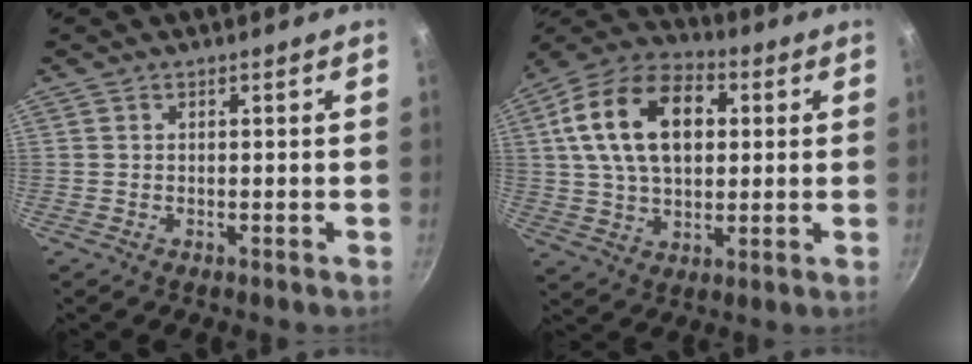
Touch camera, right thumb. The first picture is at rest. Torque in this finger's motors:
{"motor_torque": [0.63, 3.98, 1.27, -0.25, 0.21]}